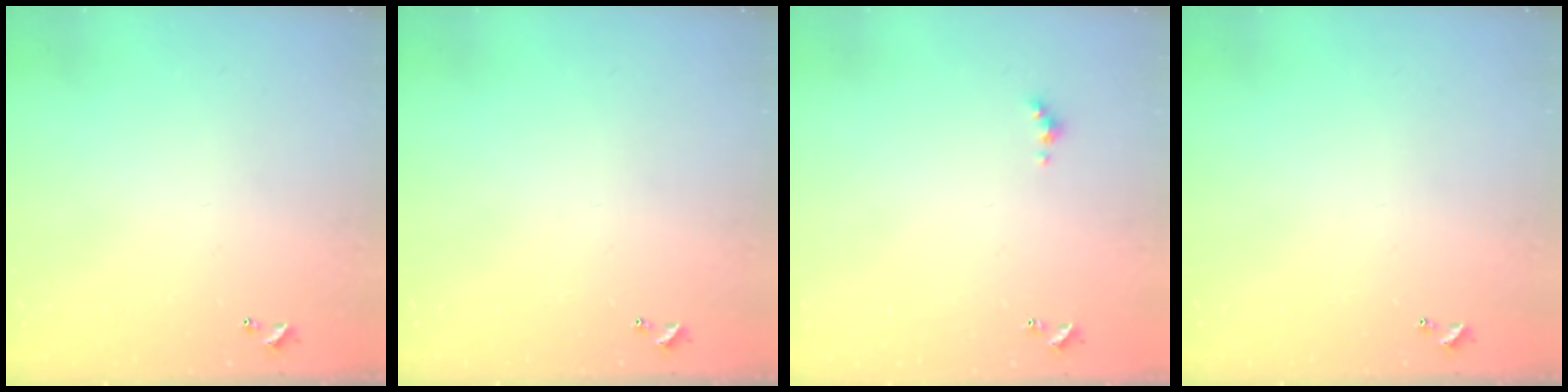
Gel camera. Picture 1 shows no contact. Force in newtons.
{"total": 0.0}
{"total": 1.0, "press": 0.9, "slide": 0.5}
{"total": 0.0}